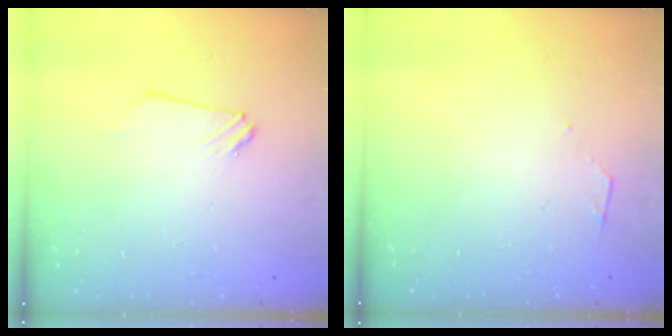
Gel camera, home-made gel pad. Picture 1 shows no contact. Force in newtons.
{"total": 2.7, "press": 2.6, "slide": 0.4}